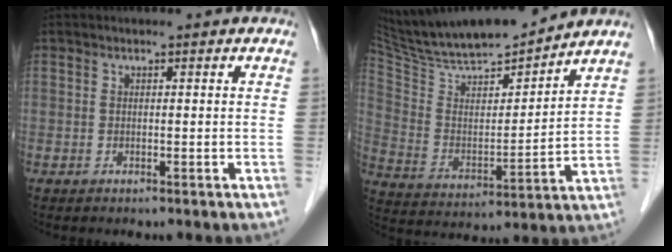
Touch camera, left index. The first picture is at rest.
{"total": 18.3, "force": [16.8, 1.2, 7.2], "torque": [-0.138, 0.002, 0.299]}